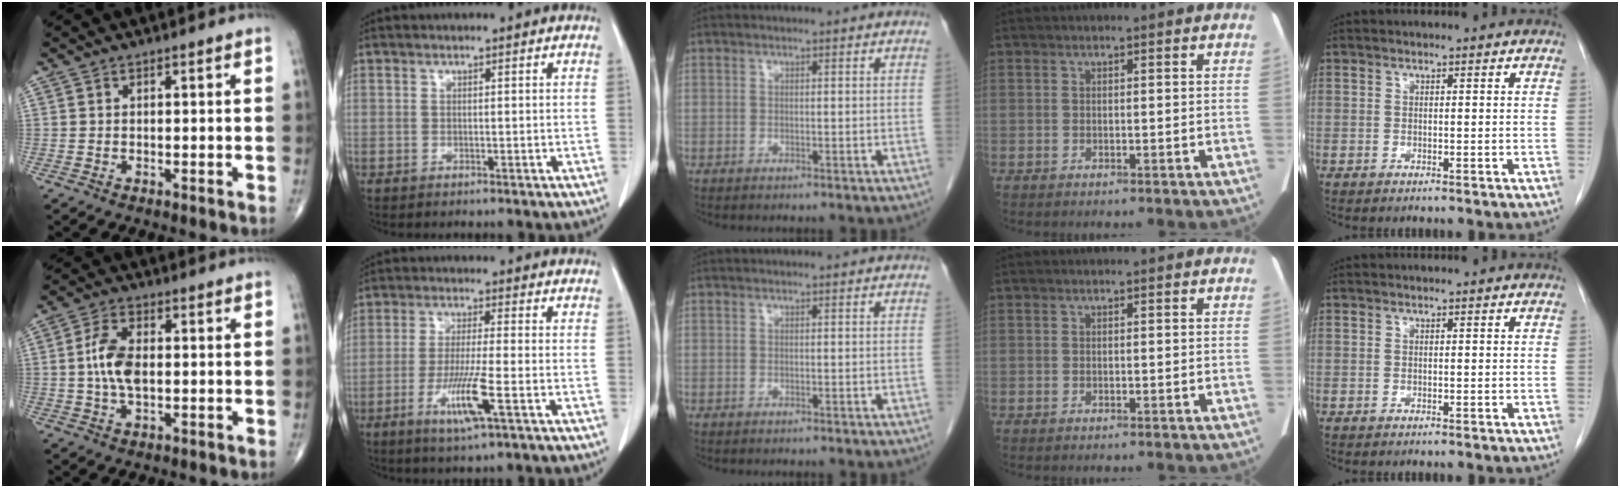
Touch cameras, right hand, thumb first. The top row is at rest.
{"thumb": {"total": 7.5, "force": [0.1, 3.9, 6.4], "torque": [-0.131, 0.007, -0.001]}, "index": {"total": 8.0, "force": [-3.1, -0.2, 7.3], "torque": [-0.141, -0.020, -0.058]}}